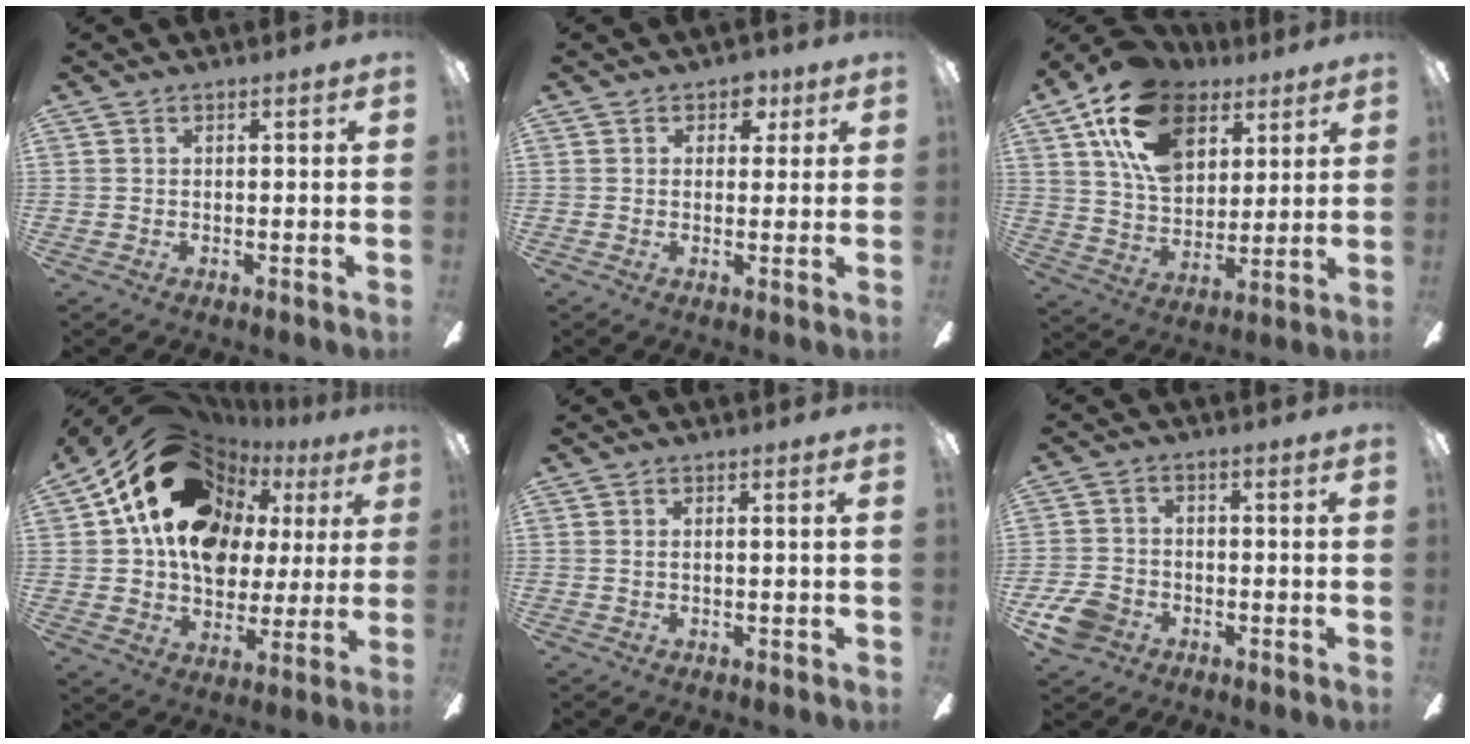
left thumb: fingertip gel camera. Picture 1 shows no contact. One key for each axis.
{"total": 4.4, "fx": 2.5, "fy": 3.1, "fz": 2.1, "tx": -0.014, "ty": -0.004, "tz": 0.039}
{"total": 18.8, "fx": 10.1, "fy": 11.9, "fz": 10.4, "tx": -0.205, "ty": -0.028, "tz": 0.188}
{"total": 19.9, "fx": 8.7, "fy": 14.1, "fz": 11.0, "tx": -0.201, "ty": -0.055, "tz": 0.158}
{"total": 0.9, "fx": 0.2, "fy": -0.3, "fz": 0.8, "tx": -0.016, "ty": -0.002, "tz": 0.004}
{"total": 7.4, "fx": -4.0, "fy": 5.3, "fz": 3.3, "tx": -0.078, "ty": 0.027, "tz": -0.077}